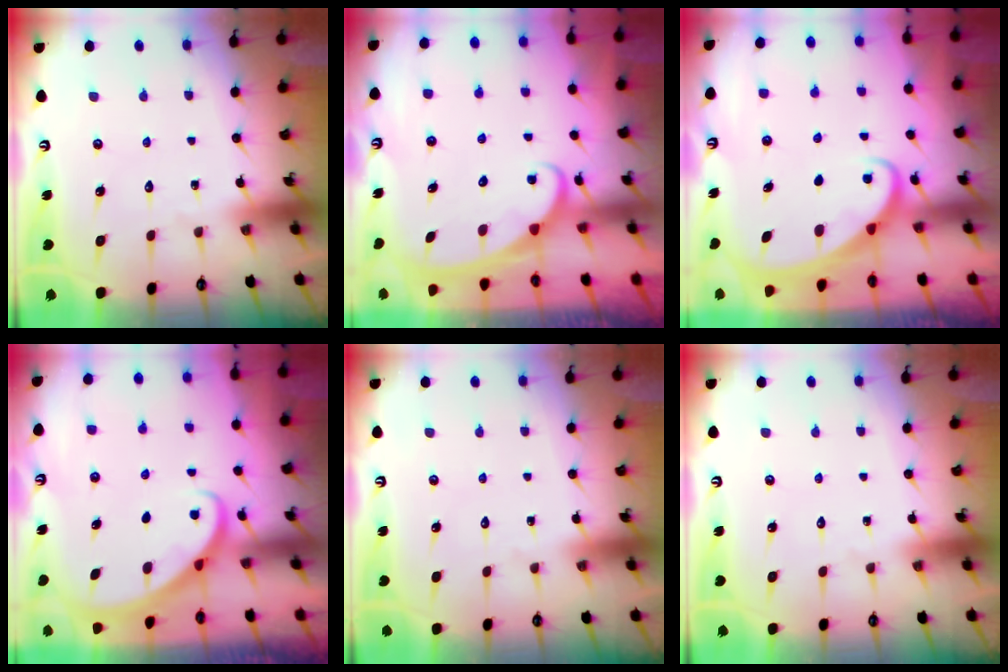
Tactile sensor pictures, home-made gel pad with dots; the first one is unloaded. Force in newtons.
{"total": 2.5, "press": 2.4, "slide": 0.3}
{"total": 2.0, "press": 2.0, "slide": 0.2}
{"total": 2.8, "press": 2.8, "slide": 0.2}
{"total": 0.0}
{"total": 0.0}